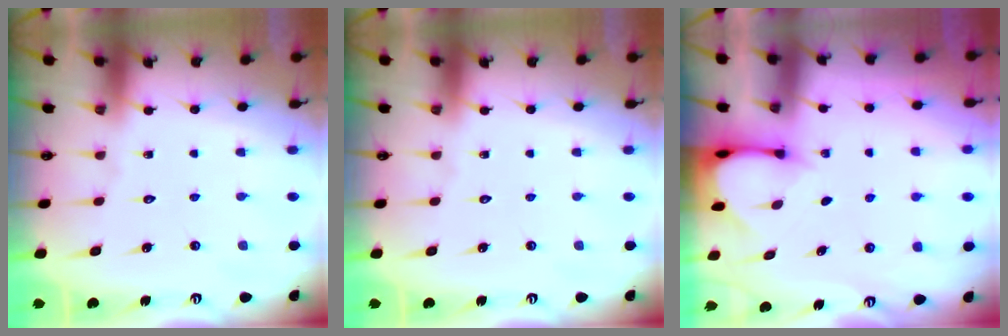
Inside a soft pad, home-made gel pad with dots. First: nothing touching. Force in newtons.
{"total": 0.0}
{"total": 3.2, "press": 3.2, "slide": 0.3}